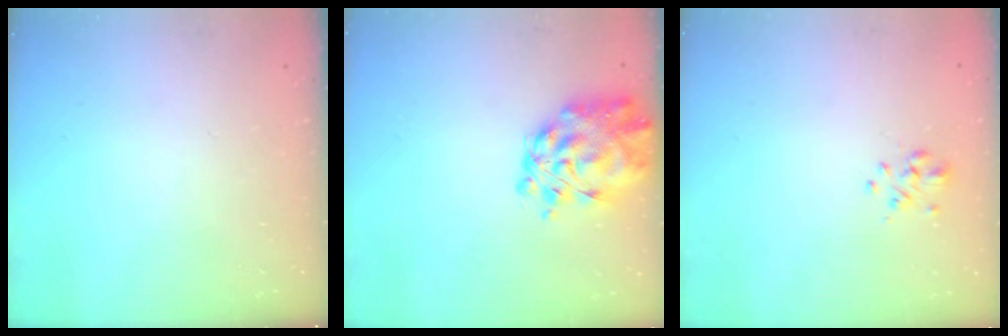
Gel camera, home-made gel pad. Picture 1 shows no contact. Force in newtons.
{"total": 9.8, "press": 9.3, "slide": 3.1}
{"total": 2.3, "press": 1.9, "slide": 1.2}